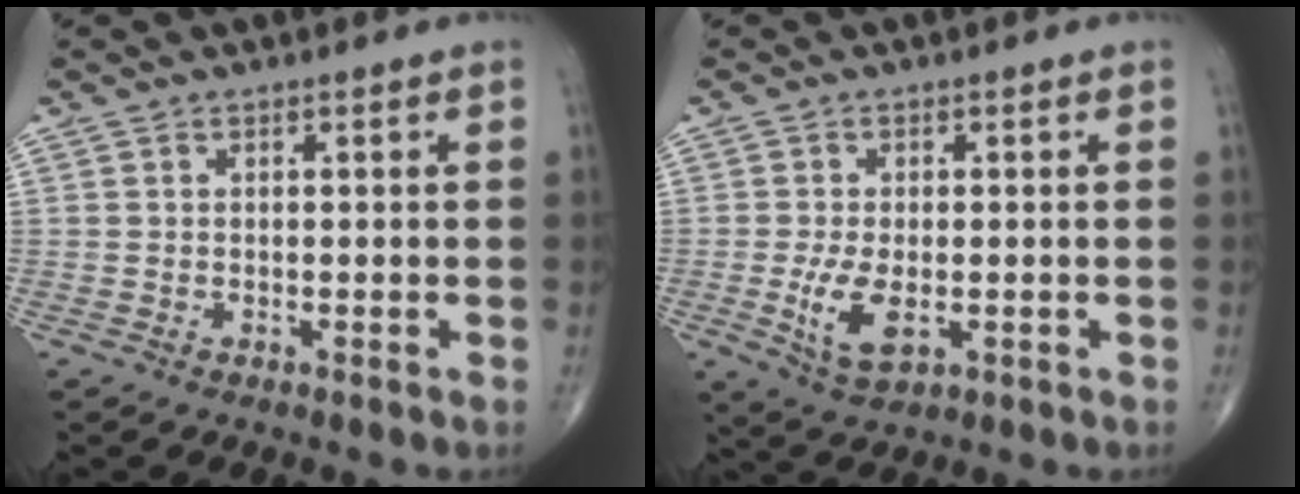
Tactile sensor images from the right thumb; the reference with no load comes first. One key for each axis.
{"total": 6.4, "fx": -1.3, "fy": 3.2, "fz": 5.4, "tx": -0.108, "ty": -0.013, "tz": -0.016}